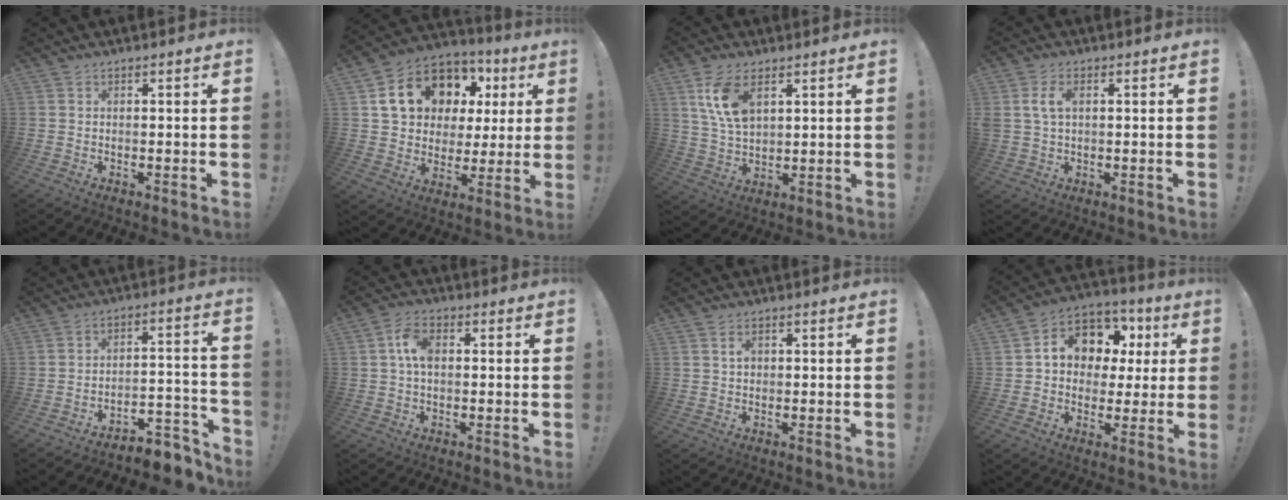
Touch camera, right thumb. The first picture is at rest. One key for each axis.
{"total": 16.8, "fx": 7.7, "fy": 12.1, "fz": 8.7, "tx": -0.144, "ty": -0.035, "tz": 0.161}
{"total": 10.9, "fx": 5.1, "fy": 6.0, "fz": 7.5, "tx": -0.142, "ty": -0.012, "tz": 0.093}
{"total": 5.7, "fx": 1.1, "fy": 3.7, "fz": 4.2, "tx": -0.094, "ty": 0.006, "tz": 0.018}
{"total": 6.2, "fx": -4.8, "fy": 2.6, "fz": 3.1, "tx": -0.031, "ty": 0.020, "tz": -0.084}
{"total": 6.6, "fx": 0.8, "fy": 4.1, "fz": 5.1, "tx": -0.094, "ty": 0.009, "tz": 0.016}
{"total": 1.7, "fx": 0.4, "fy": 1.2, "fz": 1.1, "tx": -0.008, "ty": -0.002, "tz": 0.004}
{"total": 12.1, "fx": 4.1, "fy": 9.8, "fz": 5.8, "tx": -0.080, "ty": -0.027, "tz": 0.080}